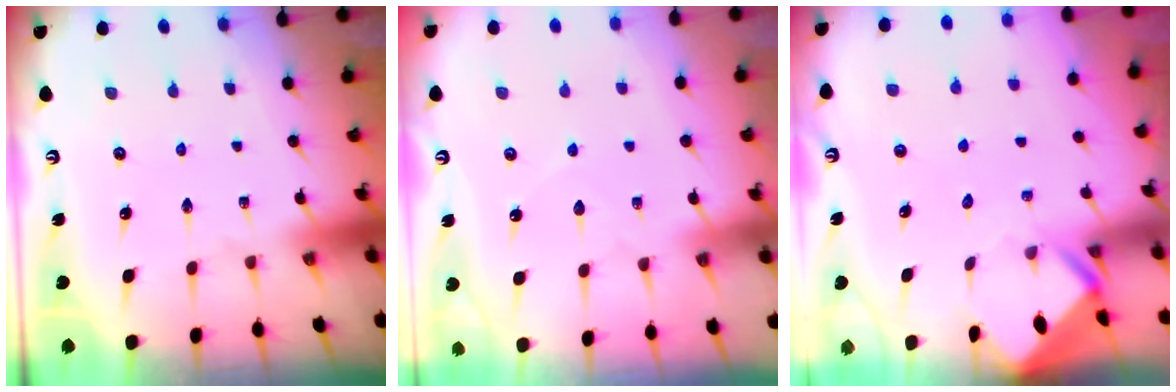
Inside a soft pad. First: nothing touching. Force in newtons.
{"total": 4.9, "press": 4.8, "slide": 0.4}
{"total": 2.7, "press": 2.7, "slide": 0.2}